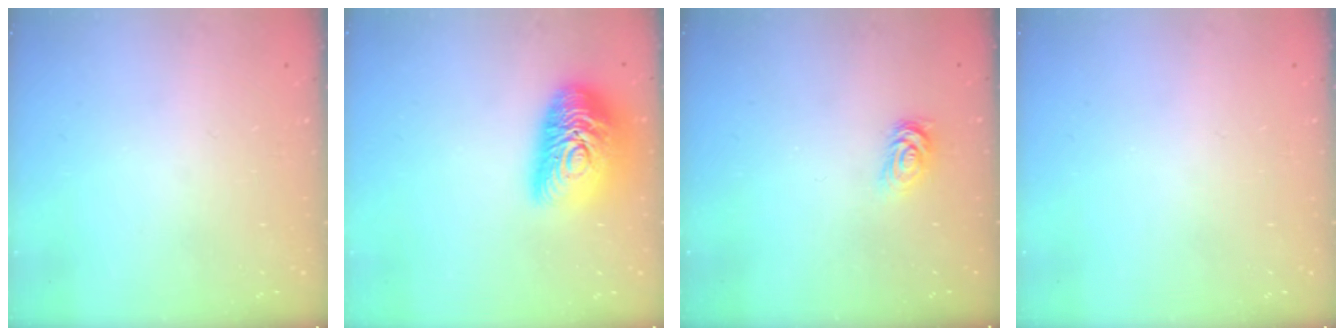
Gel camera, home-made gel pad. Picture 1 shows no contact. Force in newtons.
{"total": 20.6, "press": 20.5, "slide": 1.4}
{"total": 2.8, "press": 2.8, "slide": 0.4}
{"total": 0.0}